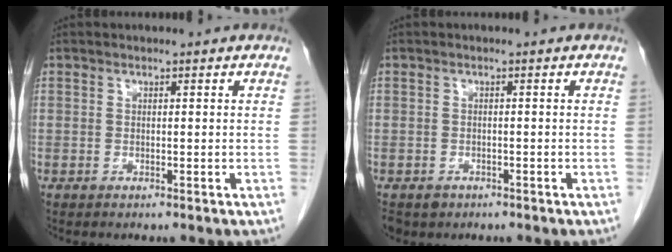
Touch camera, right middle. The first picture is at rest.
{"total": 4.0, "force": [-2.4, 3.1, 0.9], "torque": [-0.019, 0.000, -0.037]}